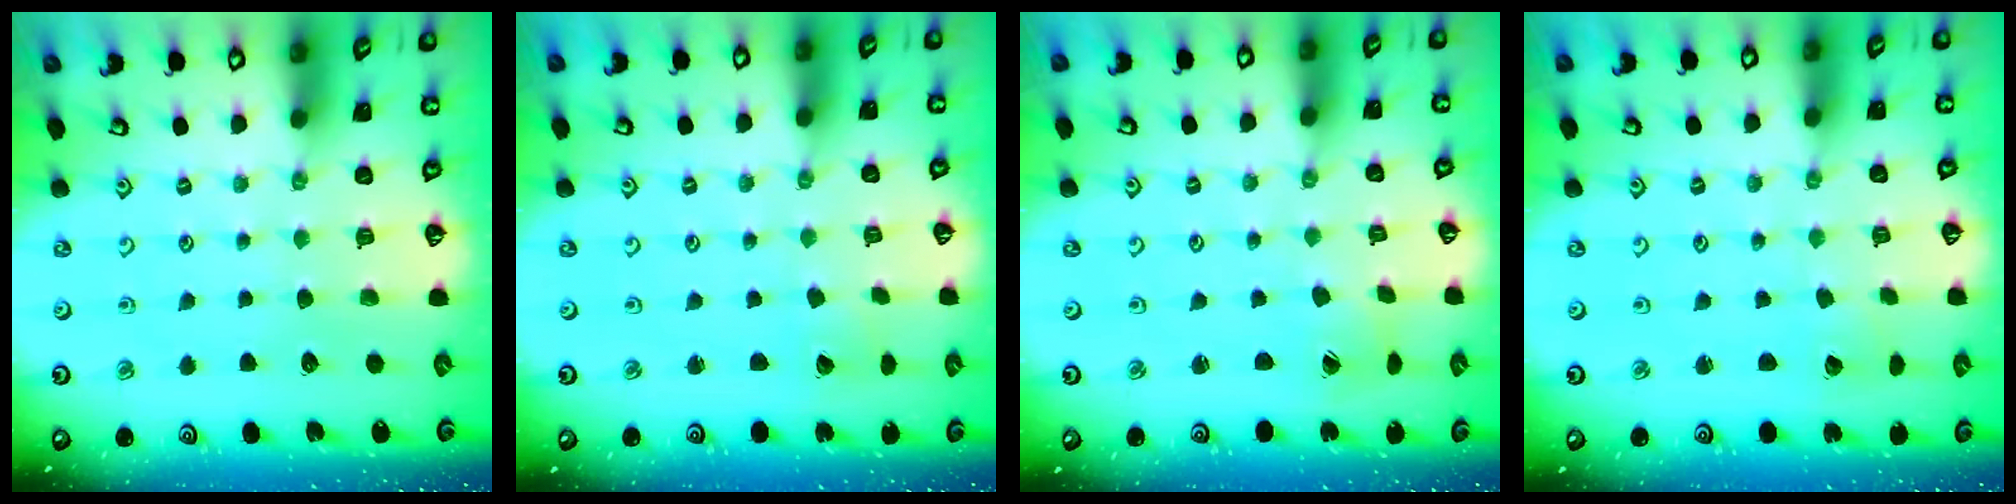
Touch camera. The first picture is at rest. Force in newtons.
{"total": 2.6, "press": 2.6, "slide": 0.2}
{"total": 2.5, "press": 2.4, "slide": 0.4}
{"total": 1.3, "press": 1.3, "slide": 0.0}